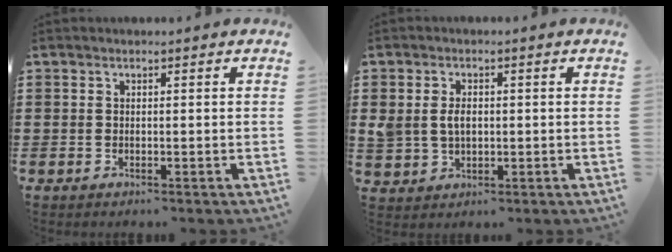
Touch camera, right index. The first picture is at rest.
{"total": 3.8, "force": [0.3, 2.8, 2.6], "torque": [-0.065, 0.008, 0.001]}